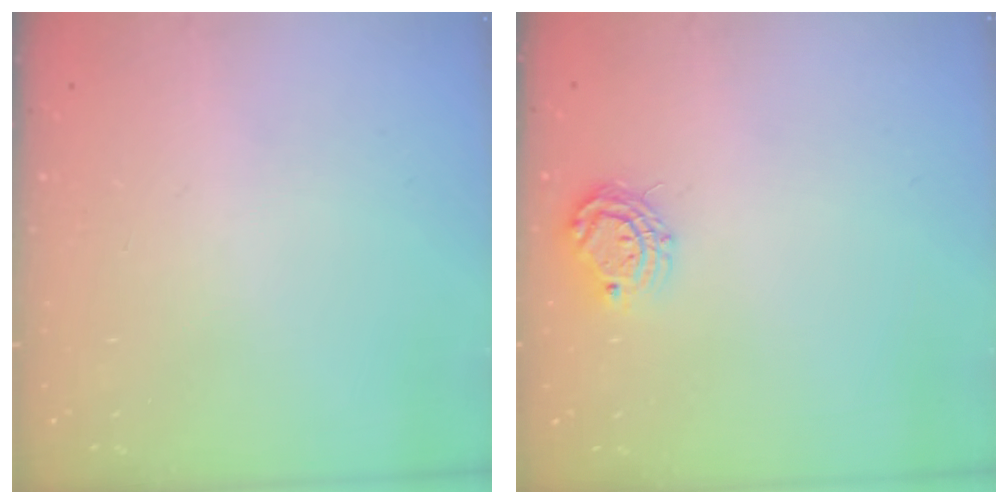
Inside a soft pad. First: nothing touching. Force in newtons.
{"total": 7.7, "press": 7.7, "slide": 0.4}